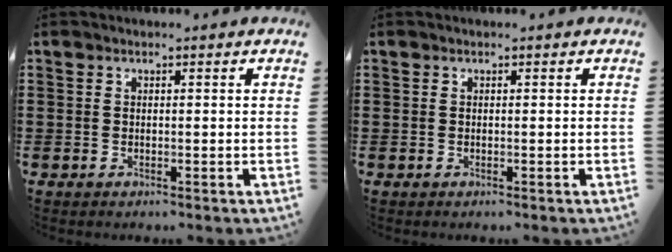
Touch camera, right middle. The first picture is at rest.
{"total": 0.0}